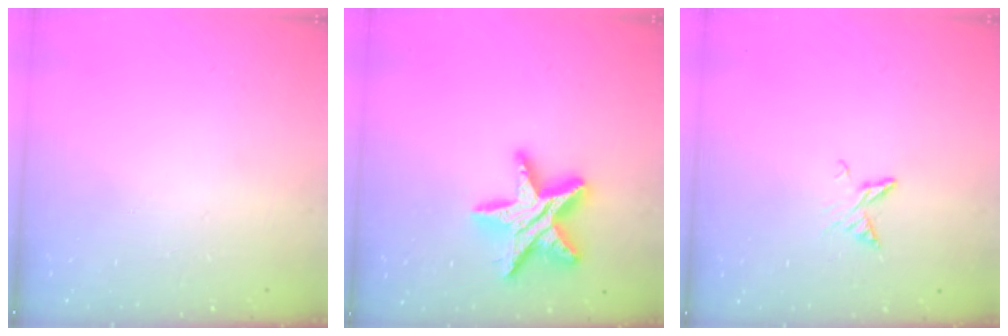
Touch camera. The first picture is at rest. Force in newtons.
{"total": 16.9, "press": 16.9, "slide": 1.1}
{"total": 5.7, "press": 5.6, "slide": 0.7}